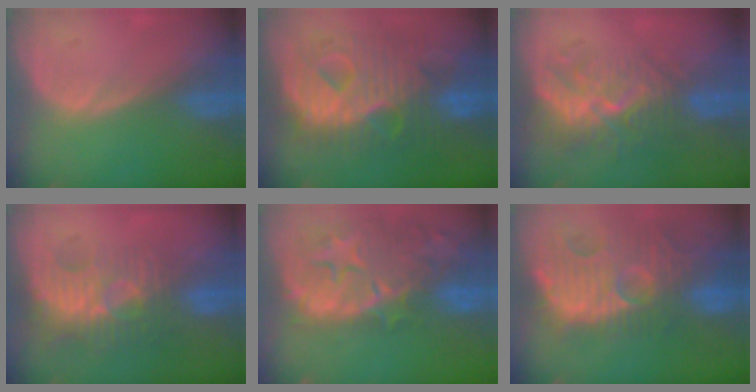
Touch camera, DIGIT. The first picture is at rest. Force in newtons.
{"total": 12.4, "press": 12.4, "slide": 1.3}
{"total": 9.6, "press": 8.5, "slide": 4.5}
{"total": 9.9, "press": 8.6, "slide": 5.0}
{"total": 14.7, "press": 11.7, "slide": 8.9}
{"total": 14.2, "press": 12.5, "slide": 6.8}